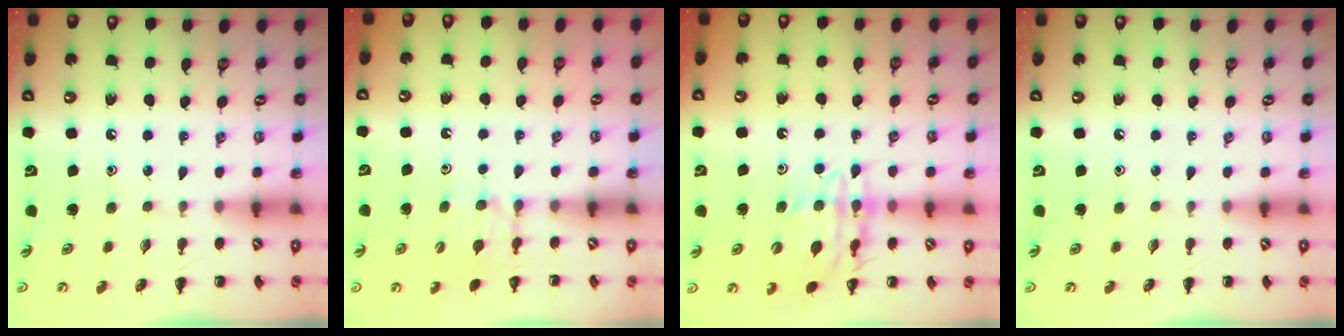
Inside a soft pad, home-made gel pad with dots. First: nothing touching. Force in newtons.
{"total": 6.7, "press": 6.4, "slide": 1.7}
{"total": 13.5, "press": 13.2, "slide": 2.7}
{"total": 0.0}